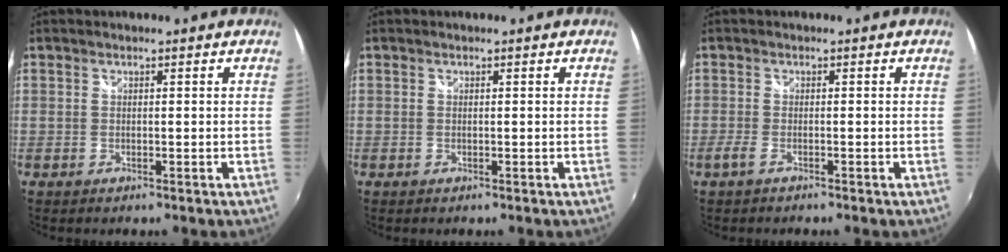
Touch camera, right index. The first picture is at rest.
{"total": 0.0}
{"total": 1.9, "force": [-1.3, 0.3, 1.3], "torque": [-0.030, -0.005, -0.028]}